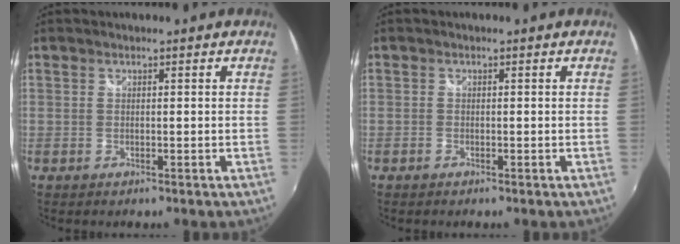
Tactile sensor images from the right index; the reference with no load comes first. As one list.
[{"total": 0.7, "force": [-0.6, 0.3, 0.1], "torque": [-0.003, -0.002, -0.014]}]